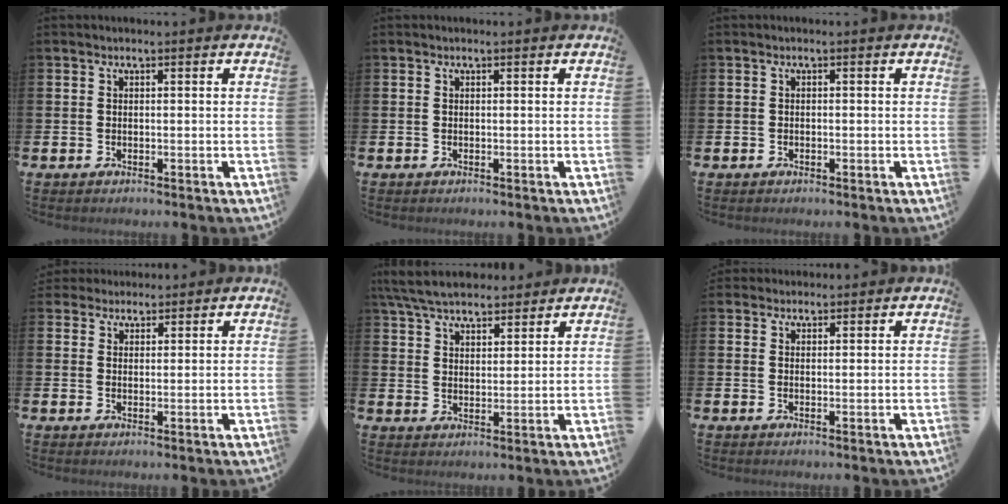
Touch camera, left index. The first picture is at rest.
{"total": 0.0}
{"total": 0.5, "force": [-0.3, 0.4, 0.1], "torque": [-0.007, 0.003, -0.007]}
{"total": 2.9, "force": [2.6, 1.1, -0.1], "torque": [0.003, -0.007, 0.047]}
{"total": 6.3, "force": [5.9, 1.6, 1.4], "torque": [-0.050, -0.020, 0.109]}
{"total": 1.9, "force": [1.8, 0.5, -0.1], "torque": [0.009, -0.006, 0.032]}